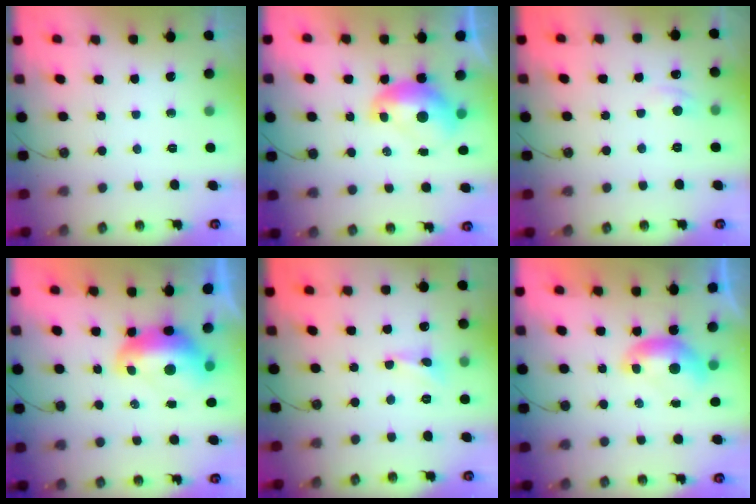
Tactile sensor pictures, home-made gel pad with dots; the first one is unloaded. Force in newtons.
{"total": 2.0, "press": 2.0, "slide": 0.2}
{"total": 1.1, "press": 0.9, "slide": 0.6}
{"total": 2.9, "press": 2.8, "slide": 0.7}
{"total": 1.7, "press": 1.6, "slide": 0.5}
{"total": 0.0}